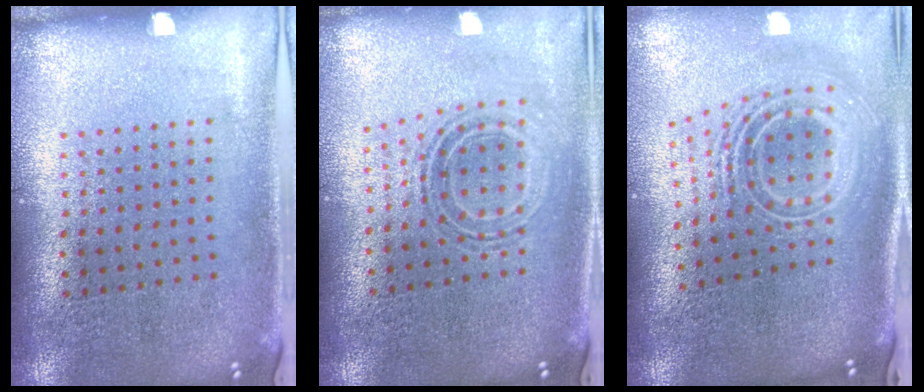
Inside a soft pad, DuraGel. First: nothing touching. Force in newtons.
{"total": 0.9, "press": 0.8, "slide": 0.3}
{"total": 2.7, "press": 1.8, "slide": 2.0}